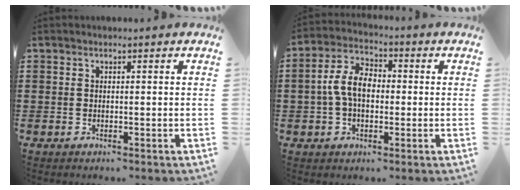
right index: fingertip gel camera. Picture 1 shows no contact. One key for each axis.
{"total": 6.9, "fx": -0.1, "fy": 4.1, "fz": 5.5, "tx": -0.127, "ty": 0.008, "tz": -0.009}